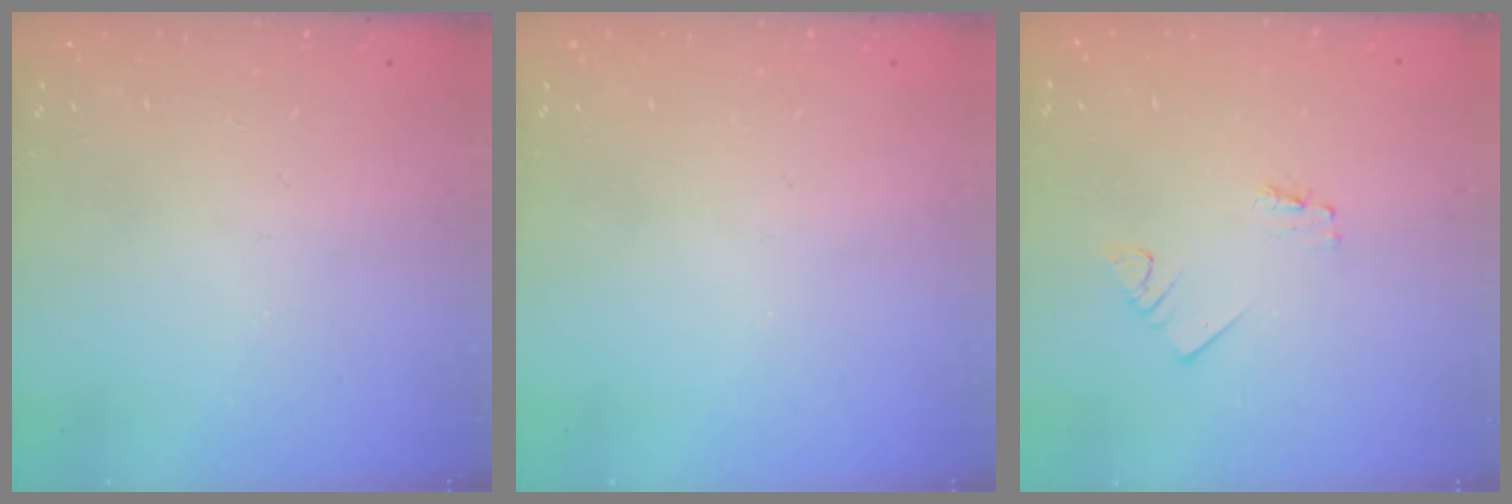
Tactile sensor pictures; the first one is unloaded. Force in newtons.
{"total": 0.0}
{"total": 1.2, "press": 1.2, "slide": 0.1}